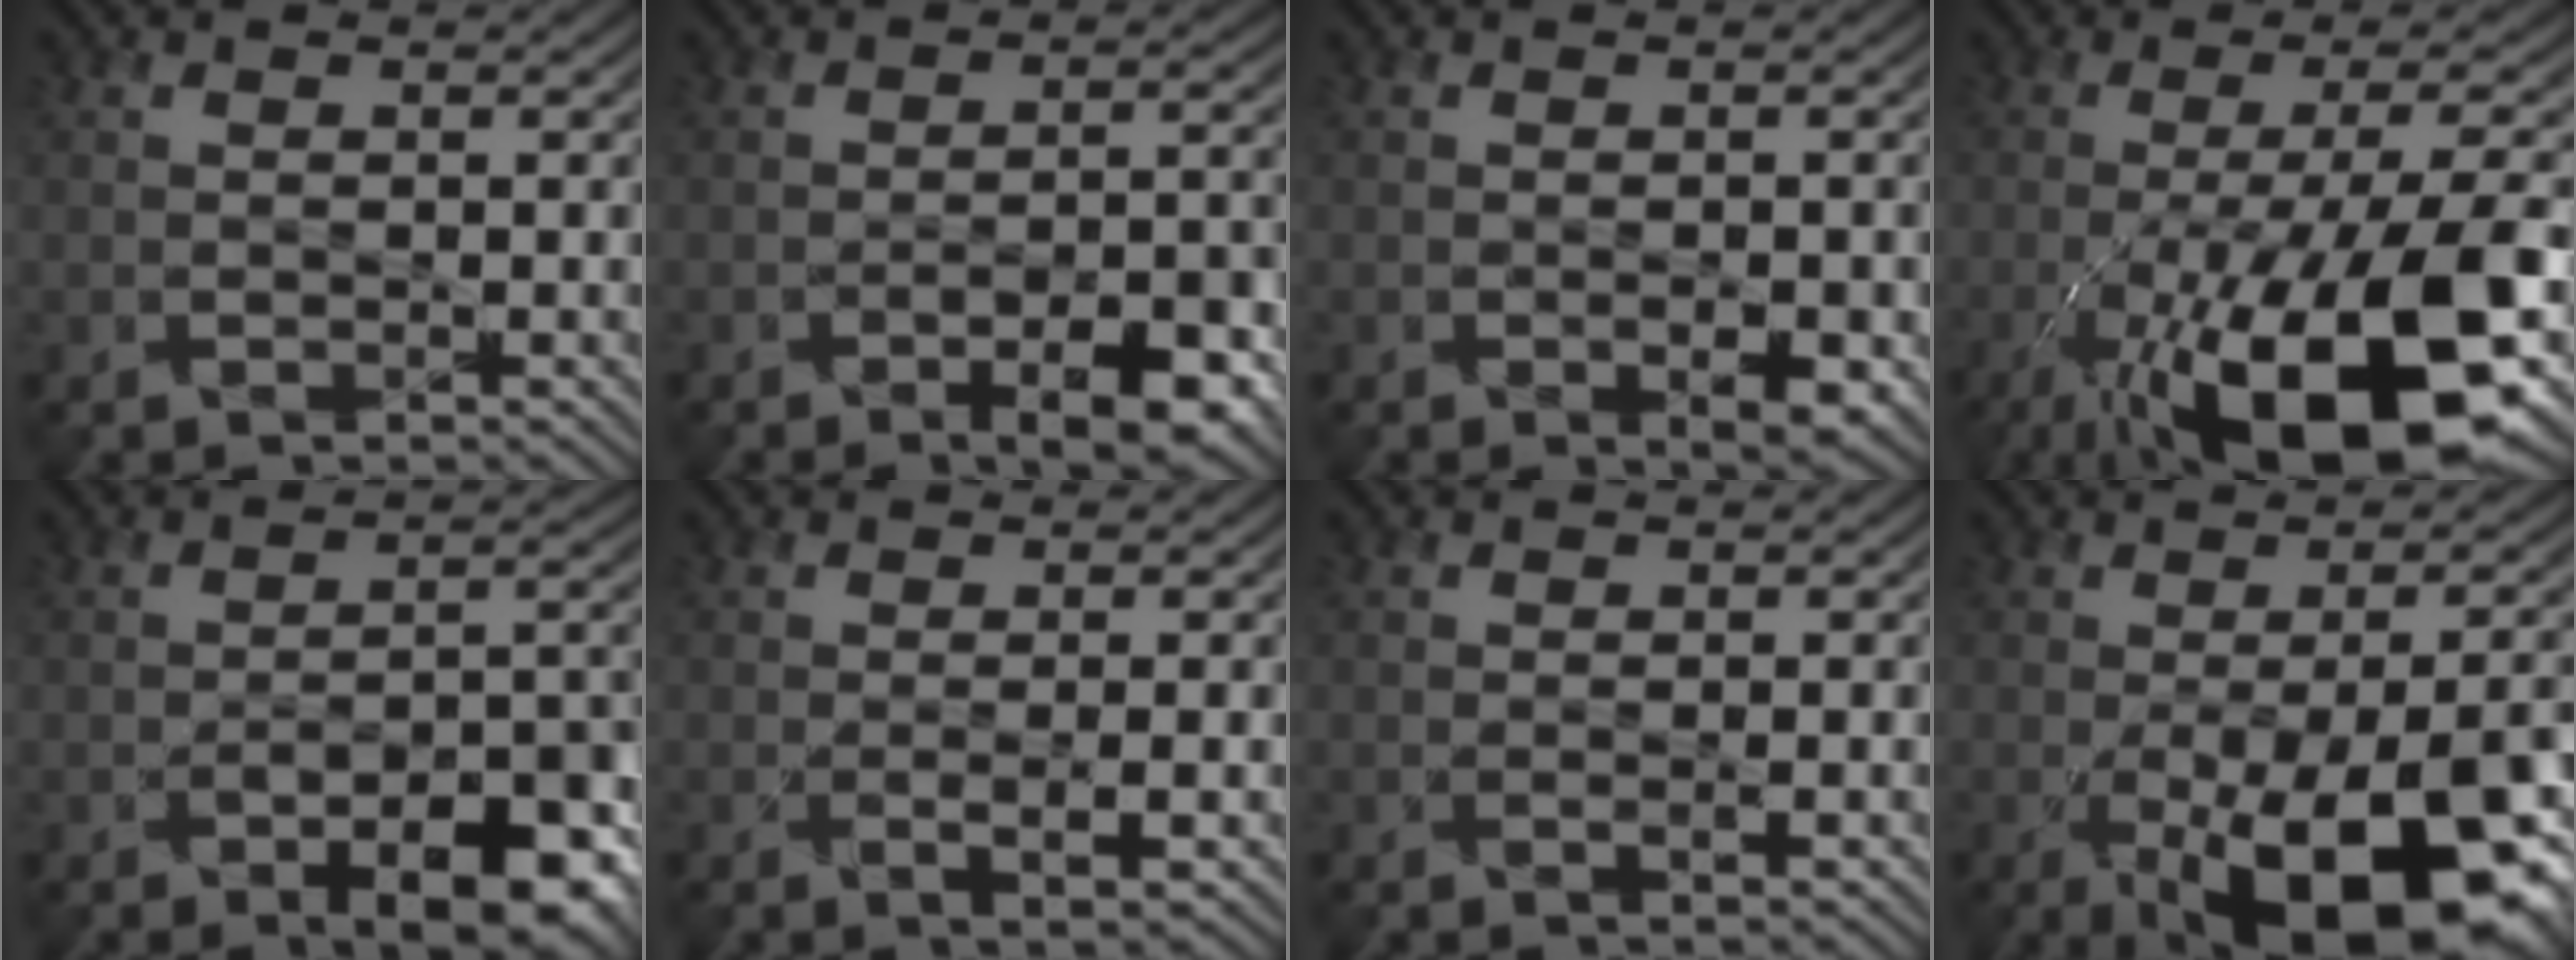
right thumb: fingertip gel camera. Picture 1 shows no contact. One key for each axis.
{"total": 6.2, "fx": -3.4, "fy": 2.3, "fz": 4.6, "tx": -0.060, "ty": 0.002, "tz": -0.049}
{"total": 3.2, "fx": -1.3, "fy": 1.5, "fz": 2.4, "tx": -0.037, "ty": -0.009, "tz": -0.018}
{"total": 18.8, "fx": -7.9, "fy": 5.5, "fz": 16.2, "tx": -0.245, "ty": -0.012, "tz": -0.134}
{"total": 10.1, "fx": -5.2, "fy": 4.4, "fz": 7.4, "tx": -0.095, "ty": -0.011, "tz": -0.076}
{"total": 1.6, "fx": -0.3, "fy": 0.1, "fz": 1.5, "tx": -0.029, "ty": -0.001, "tz": -0.006}
{"total": 0.6, "fx": -0.3, "fy": 0.0, "fz": 0.6, "tx": -0.008, "ty": 0.000, "tz": -0.006}
{"total": 16.6, "fx": -6.3, "fy": 6.7, "fz": 13.8, "tx": -0.181, "ty": -0.021, "tz": -0.080}